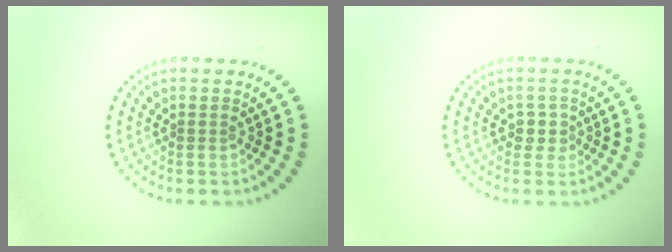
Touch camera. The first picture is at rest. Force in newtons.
{"total": 1.4, "press": 1.1, "slide": 0.9}